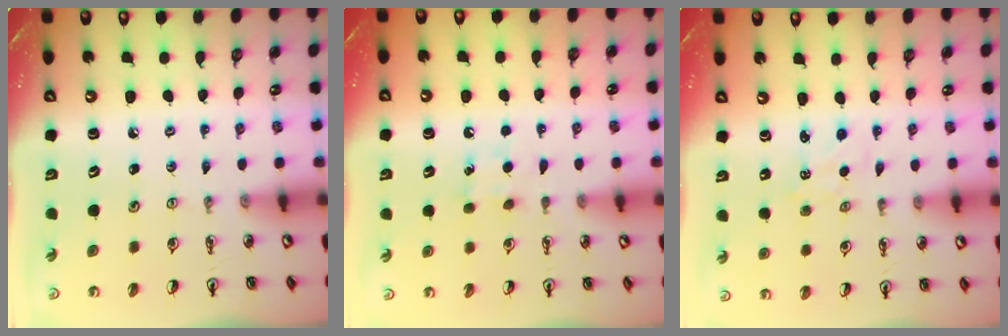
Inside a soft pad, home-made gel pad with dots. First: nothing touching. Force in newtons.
{"total": 5.0, "press": 4.9, "slide": 0.7}
{"total": 1.6, "press": 1.5, "slide": 0.3}